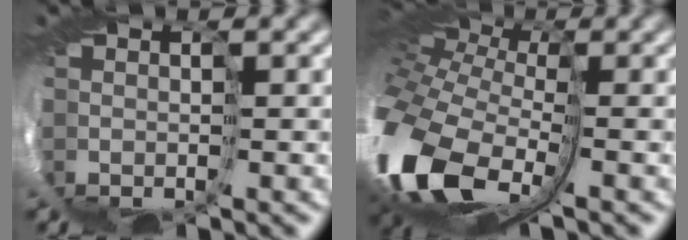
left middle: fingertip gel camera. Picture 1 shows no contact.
{"total": 15.7, "force": [-5.2, 9.7, 11.2], "torque": [-0.277, -0.064, -0.064]}